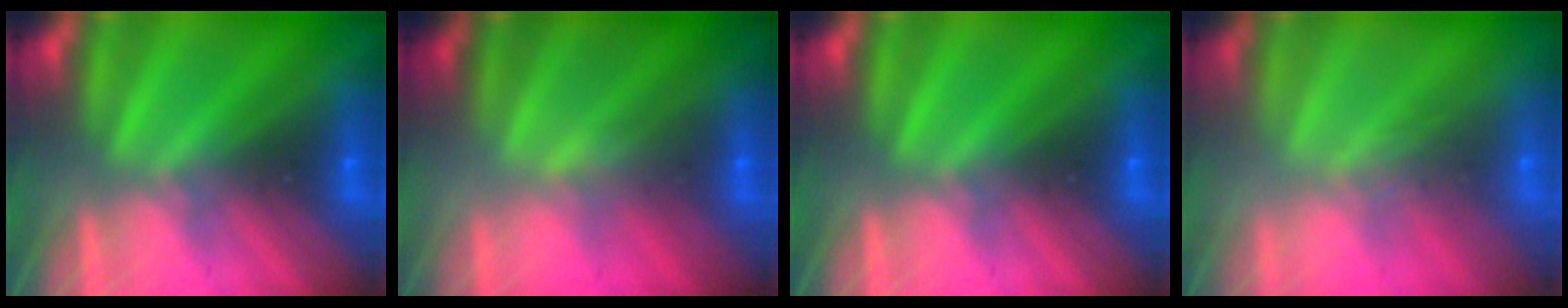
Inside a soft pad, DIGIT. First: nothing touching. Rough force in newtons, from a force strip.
{"total": 2.1}
{"total": 0.0}
{"total": 2.4}